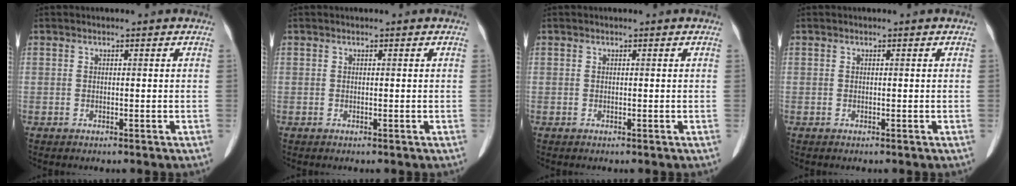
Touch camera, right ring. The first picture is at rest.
{"total": 0.0}
{"total": 0.0}
{"total": 0.0}